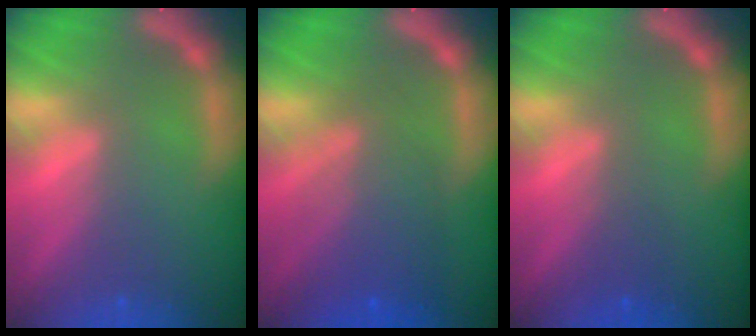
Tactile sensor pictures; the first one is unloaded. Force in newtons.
{"total": 6.6}
{"total": 1.4}